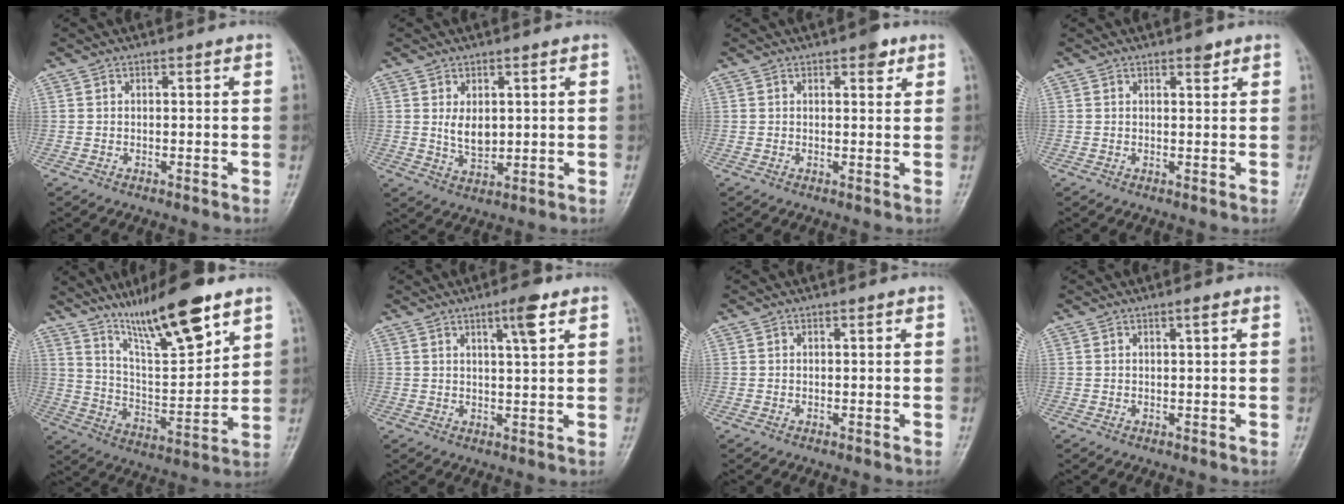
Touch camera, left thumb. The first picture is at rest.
{"total": 4.9, "force": [1.1, 3.0, 3.7], "torque": [-0.050, -0.015, 0.028]}
{"total": 3.1, "force": [1.8, 1.4, 2.1], "torque": [-0.015, -0.005, 0.021]}
{"total": 1.6, "force": [1.2, 0.7, 0.9], "torque": [-0.006, -0.006, 0.015]}
{"total": 17.6, "force": [11.9, 3.7, 12.4], "torque": [-0.188, -0.063, 0.216]}
{"total": 5.0, "force": [2.8, 0.7, 4.0], "torque": [-0.061, -0.013, 0.044]}
{"total": 0.0}
{"total": 0.9, "force": [0.5, 0.0, 0.8], "torque": [-0.012, -0.001, 0.008]}